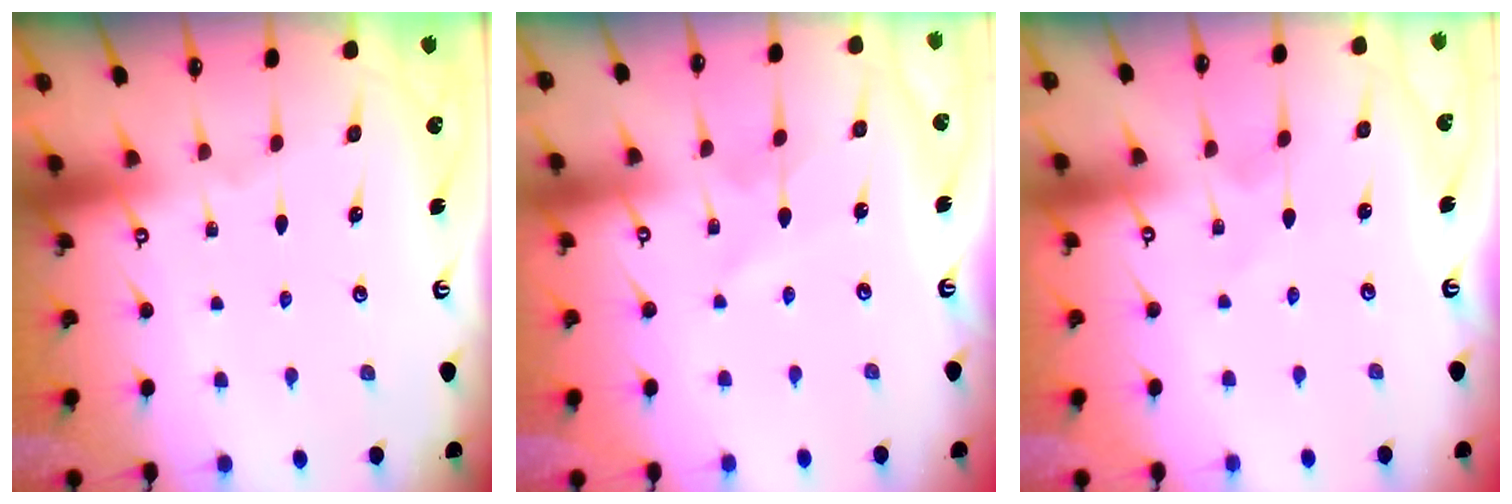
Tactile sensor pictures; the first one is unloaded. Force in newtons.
{"total": 2.7, "press": 2.7, "slide": 0.3}
{"total": 1.6, "press": 1.6, "slide": 0.2}